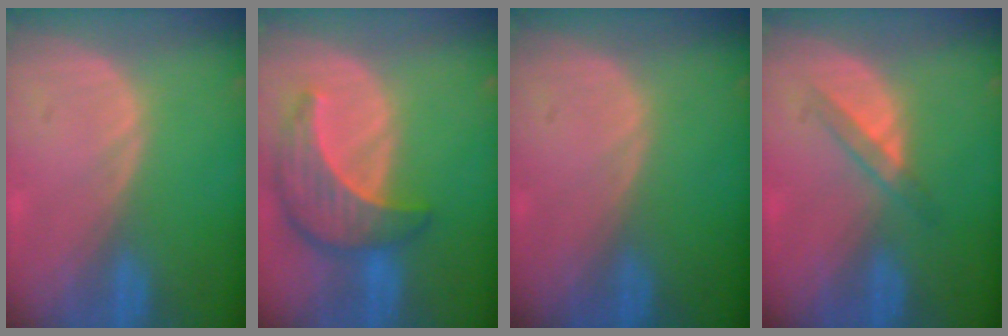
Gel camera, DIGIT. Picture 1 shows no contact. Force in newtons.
{"total": 8.7, "press": 7.8, "slide": 3.7}
{"total": 0.0}
{"total": 2.9, "press": 2.8, "slide": 1.0}